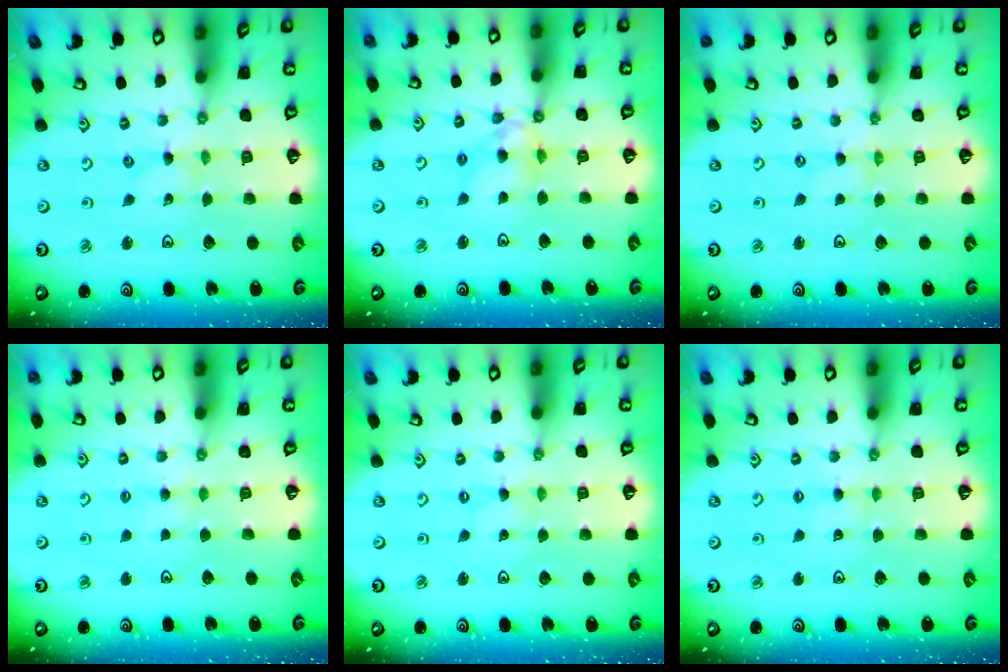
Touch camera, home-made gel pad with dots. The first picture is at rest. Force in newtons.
{"total": 9.2, "press": 9.1, "slide": 0.7}
{"total": 0.0}
{"total": 2.9, "press": 2.9, "slide": 0.4}
{"total": 0.0}
{"total": 2.0, "press": 2.0, "slide": 0.3}